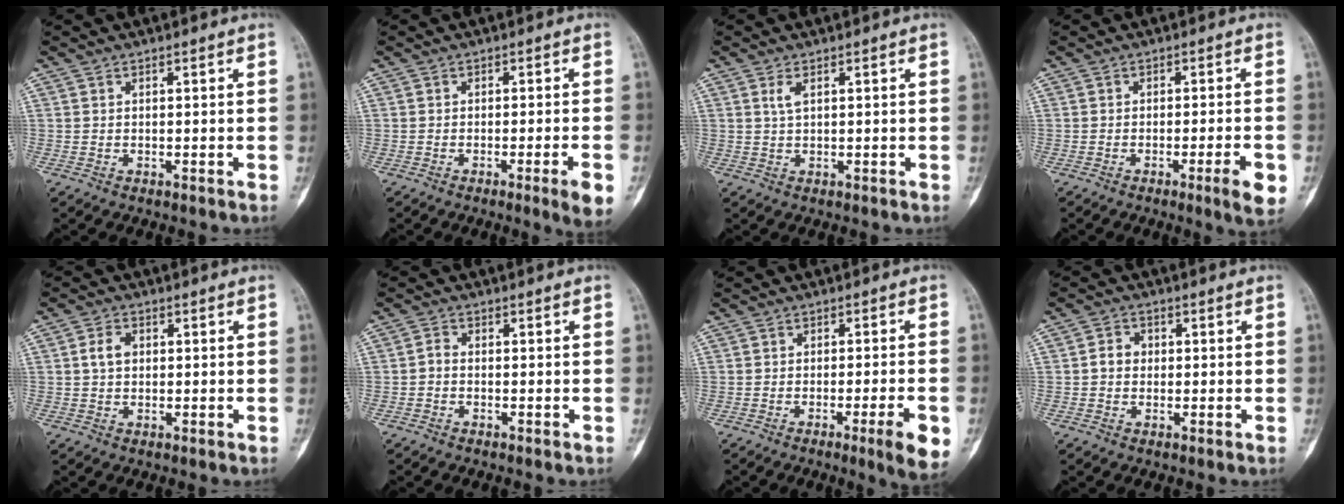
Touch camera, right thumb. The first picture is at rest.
{"total": 5.1, "force": [-2.2, 0.0, 4.6], "torque": [-0.066, -0.003, -0.032]}
{"total": 1.8, "force": [0.7, 0.6, 1.5], "torque": [-0.038, 0.003, 0.019]}
{"total": 5.6, "force": [-2.2, 0.4, 5.1], "torque": [-0.073, -0.001, -0.030]}
{"total": 3.3, "force": [0.5, 2.4, 2.3], "torque": [-0.043, 0.007, 0.007]}
{"total": 1.4, "force": [-0.6, 0.8, 0.9], "torque": [-0.018, 0.003, -0.018]}
{"total": 7.2, "force": [-2.9, 0.4, 6.6], "torque": [-0.091, -0.002, -0.039]}
{"total": 3.0, "force": [0.0, 2.6, 1.5], "torque": [-0.014, 0.011, -0.007]}